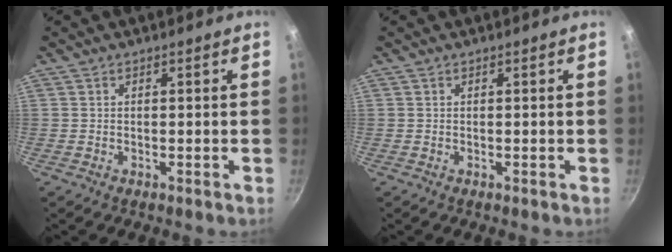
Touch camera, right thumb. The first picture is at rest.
{"total": 0.0}